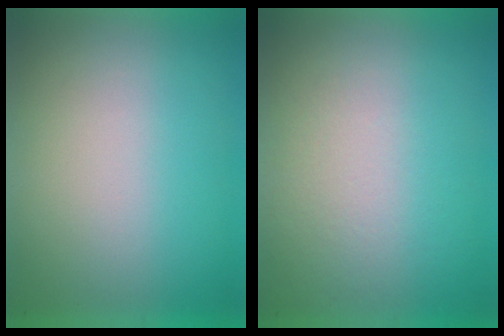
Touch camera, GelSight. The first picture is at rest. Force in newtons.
{"total": 4.1}